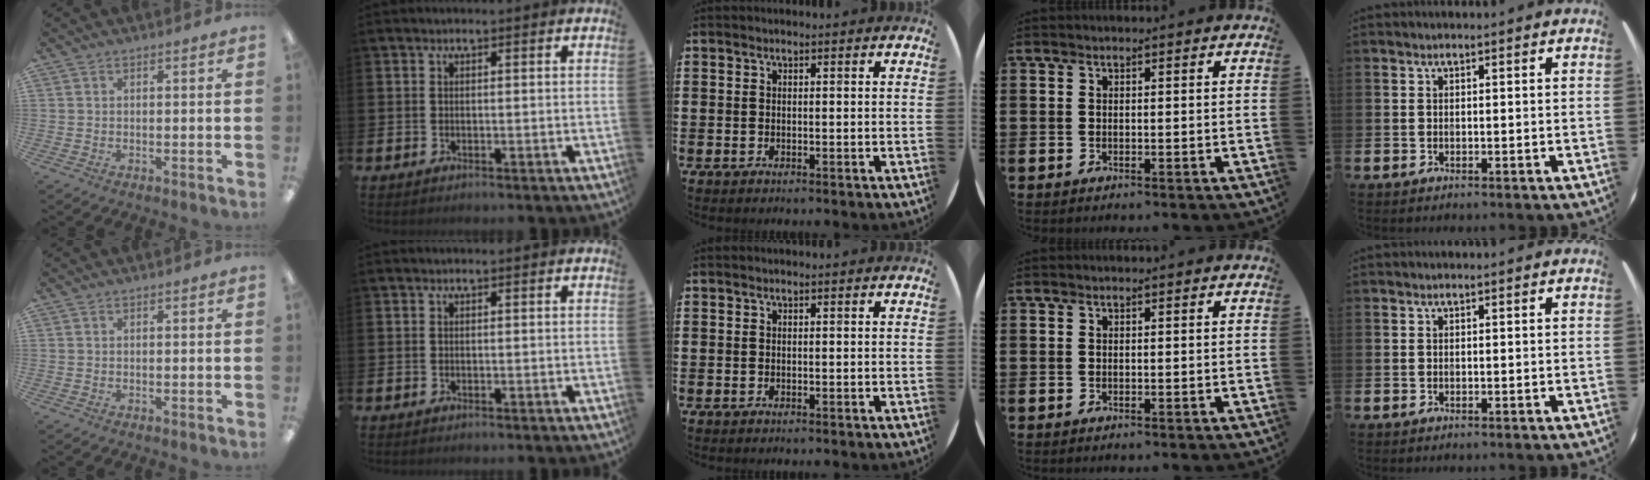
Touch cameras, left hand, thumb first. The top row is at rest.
{}